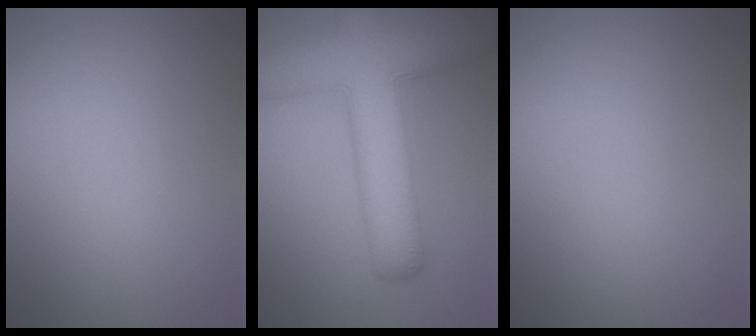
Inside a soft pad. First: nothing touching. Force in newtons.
{"total": 9.9, "press": 9.9, "slide": 0.4}
{"total": 0.0}